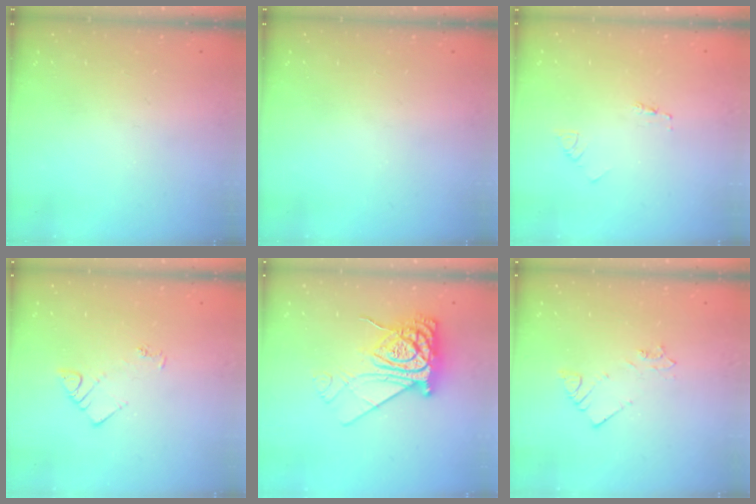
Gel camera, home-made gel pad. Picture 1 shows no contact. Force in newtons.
{"total": 0.0}
{"total": 1.8, "press": 1.8, "slide": 0.2}
{"total": 4.2, "press": 4.2, "slide": 0.5}
{"total": 12.3, "press": 12.3, "slide": 1.0}
{"total": 2.7, "press": 2.7, "slide": 0.3}